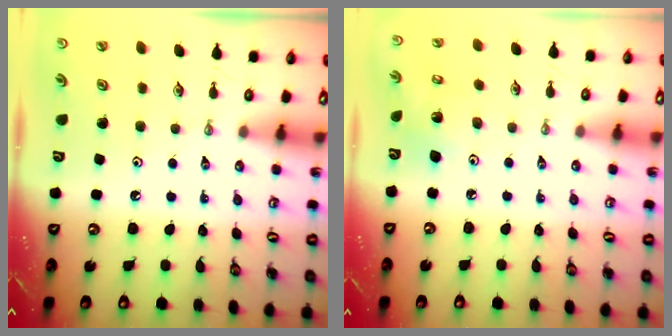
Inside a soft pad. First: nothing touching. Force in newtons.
{"total": 5.6, "press": 5.1, "slide": 2.3}